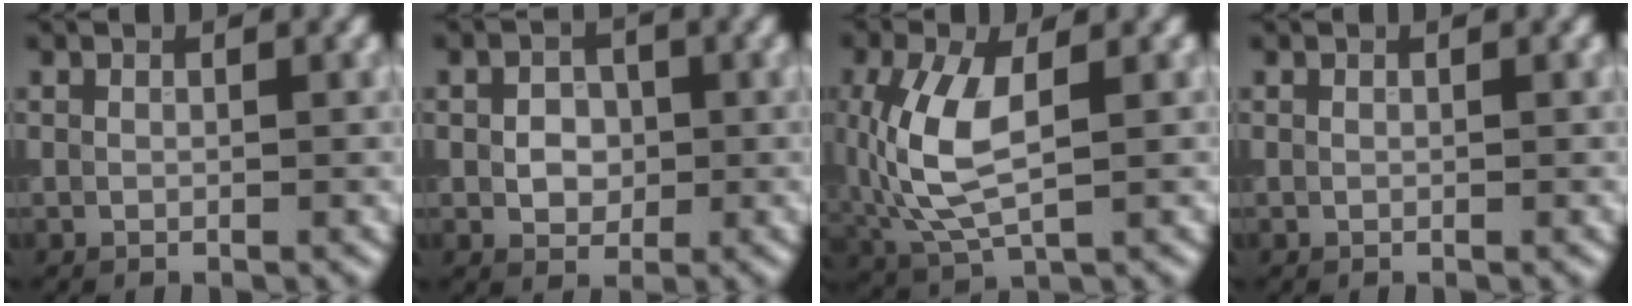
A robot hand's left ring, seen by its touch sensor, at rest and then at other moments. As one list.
[{"total": 2.8, "force": [0.0, 2.3, 1.6], "torque": [-0.026, 0.001, -0.005]}, {"total": 6.8, "force": [0.2, 3.2, 6.0], "torque": [-0.149, -0.001, 0.007]}, {"total": 0.0}]